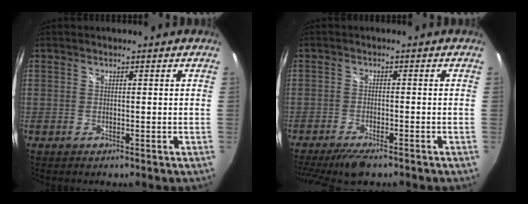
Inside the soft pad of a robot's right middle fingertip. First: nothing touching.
{"total": 8.1, "force": [-6.4, 1.7, 4.6], "torque": [-0.109, -0.024, -0.111]}